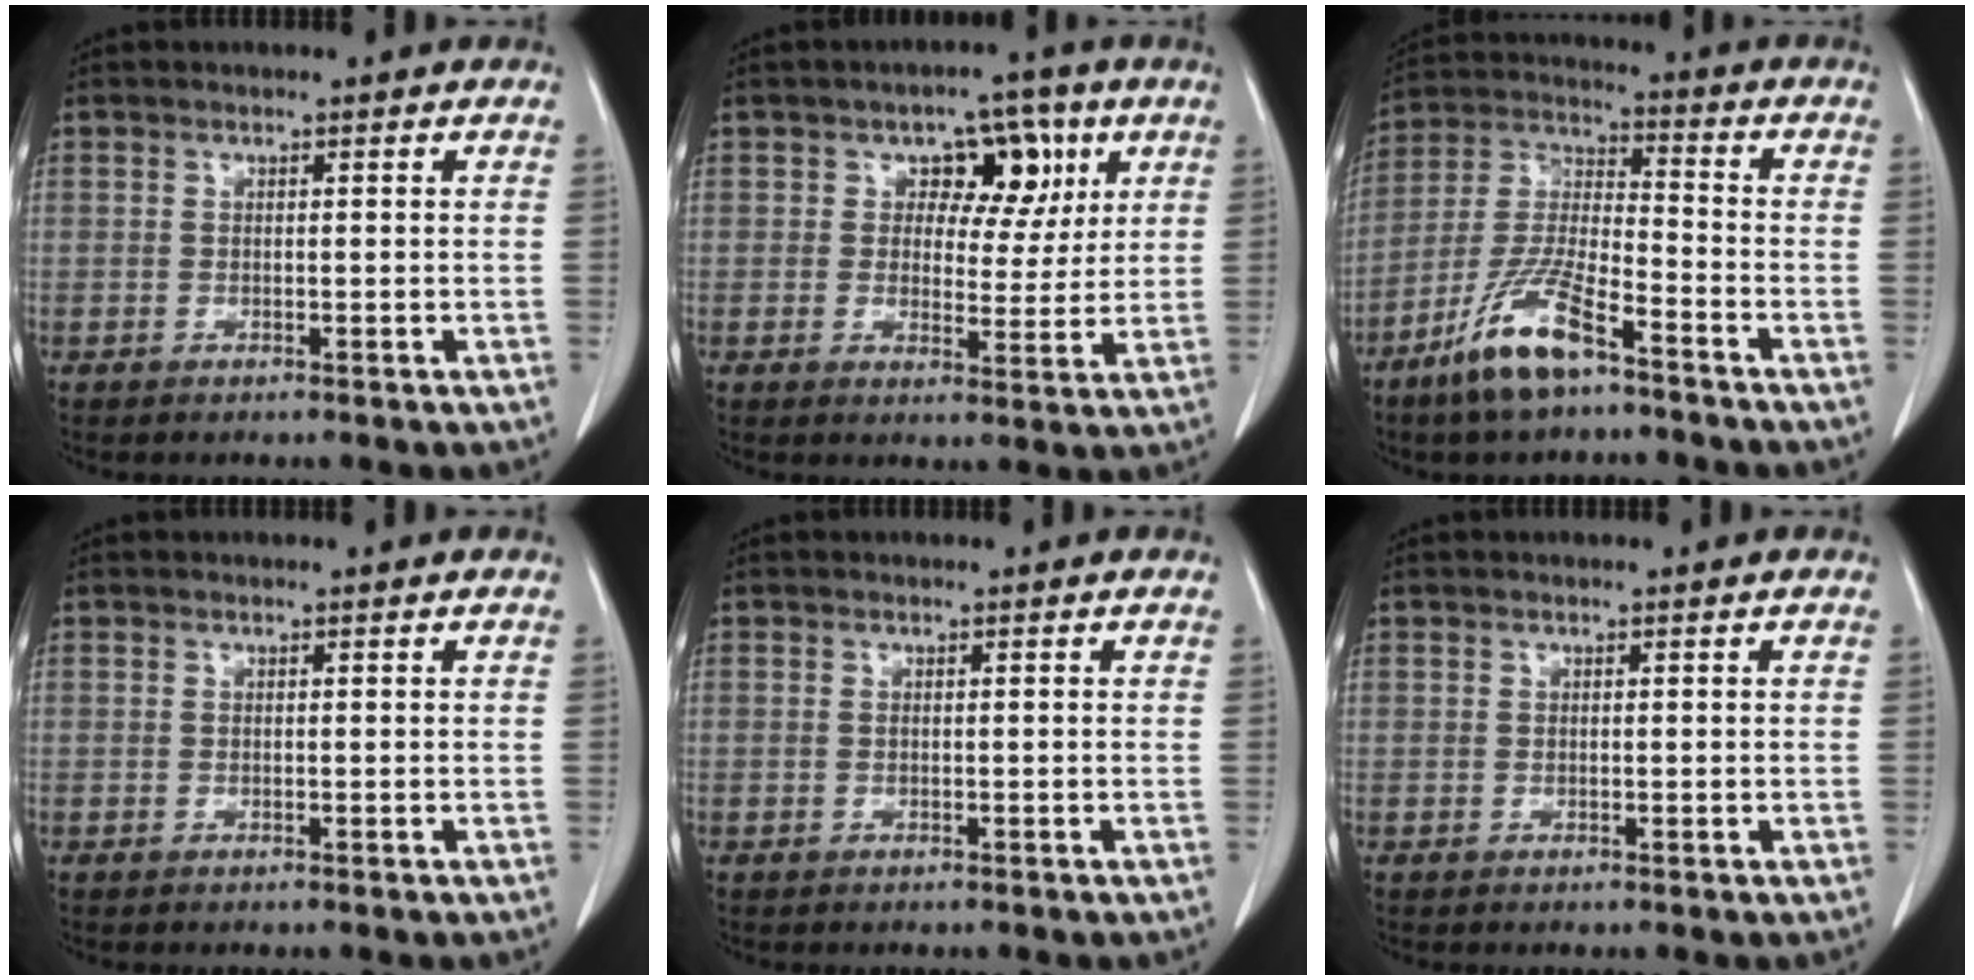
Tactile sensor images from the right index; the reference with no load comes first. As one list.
[{"total": 7.3, "force": [2.8, 4.7, 4.8], "torque": [-0.047, 0.015, 0.038]}, {"total": 11.7, "force": [-7.6, 2.3, 8.5], "torque": [-0.185, -0.016, -0.148]}, {"total": 0.0}, {"total": 0.0}, {"total": 0.0}]